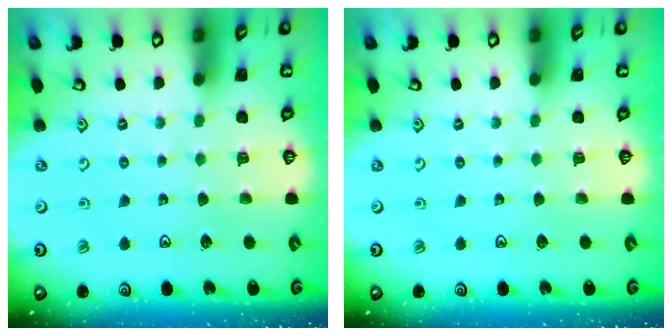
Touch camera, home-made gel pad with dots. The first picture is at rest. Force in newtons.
{"total": 0.0}